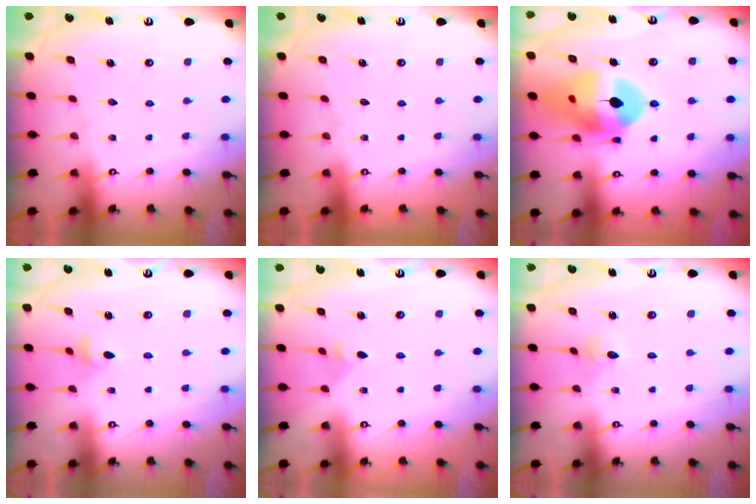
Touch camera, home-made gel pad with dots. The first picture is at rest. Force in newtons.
{"total": 0.0}
{"total": 16.8, "press": 16.7, "slide": 1.6}
{"total": 2.8, "press": 2.7, "slide": 0.4}
{"total": 1.9, "press": 1.9, "slide": 0.3}
{"total": 2.8, "press": 2.7, "slide": 0.3}